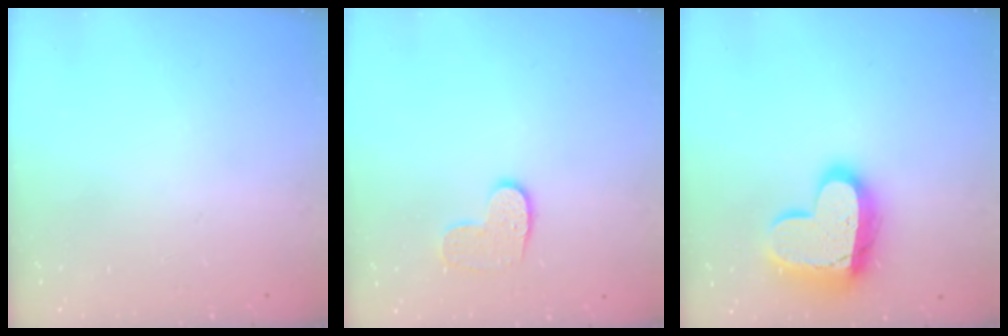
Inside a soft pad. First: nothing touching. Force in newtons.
{"total": 7.3, "press": 7.3, "slide": 0.2}
{"total": 17.3, "press": 17.2, "slide": 1.4}